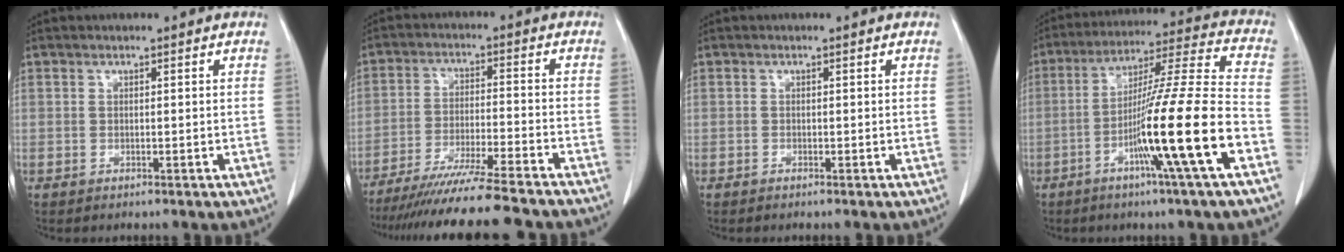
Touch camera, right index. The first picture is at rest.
{"total": 18.0, "force": [-15.9, -0.5, 8.4], "torque": [-0.135, -0.041, -0.250]}
{"total": 0.0}
{"total": 17.7, "force": [-6.7, -1.7, 16.3], "torque": [-0.278, -0.009, -0.119]}